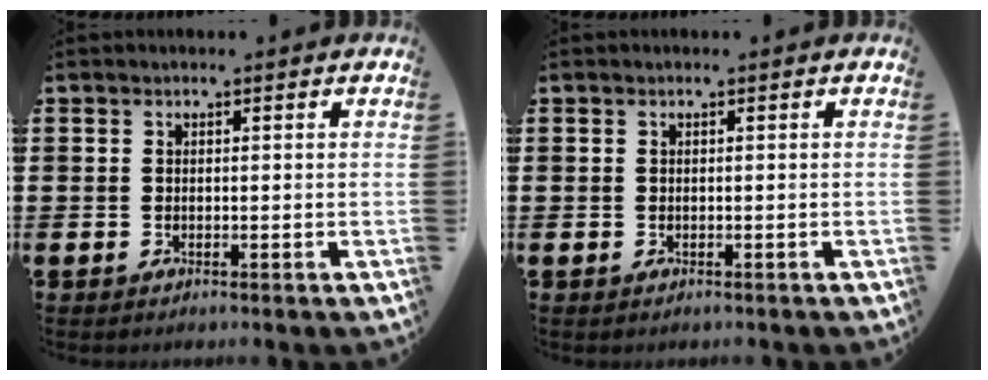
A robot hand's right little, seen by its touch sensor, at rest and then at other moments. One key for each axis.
{"total": 0.0}